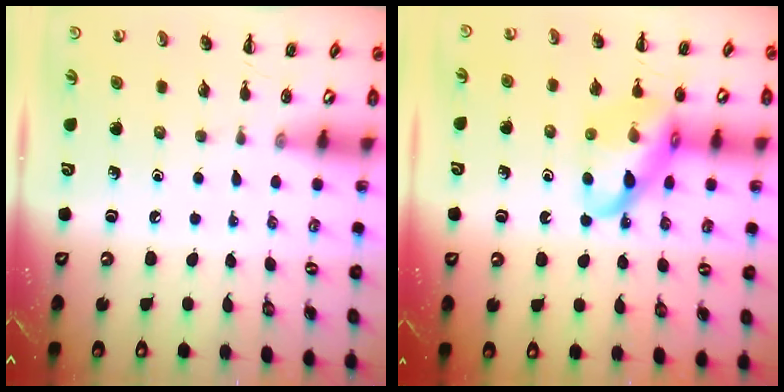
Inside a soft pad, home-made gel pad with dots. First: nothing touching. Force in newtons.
{"total": 16.6, "press": 16.3, "slide": 3.1}